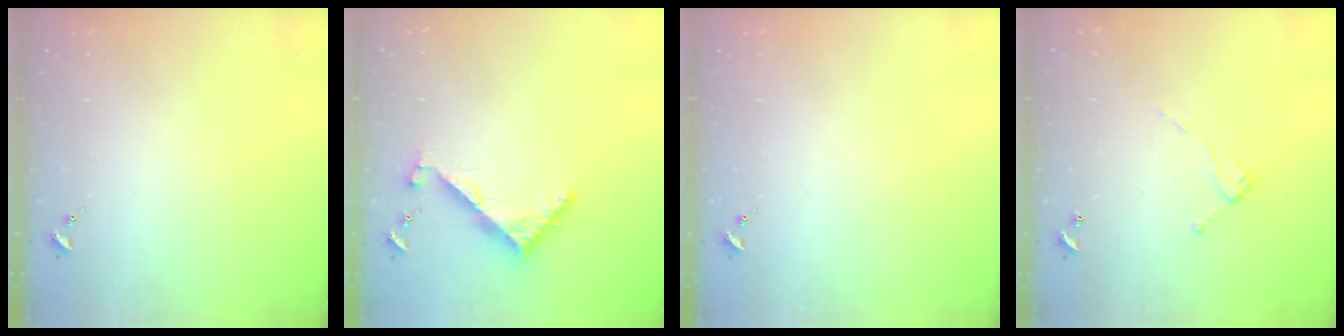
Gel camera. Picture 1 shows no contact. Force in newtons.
{"total": 6.3, "press": 6.3, "slide": 0.5}
{"total": 0.0}
{"total": 7.1, "press": 7.1, "slide": 0.3}